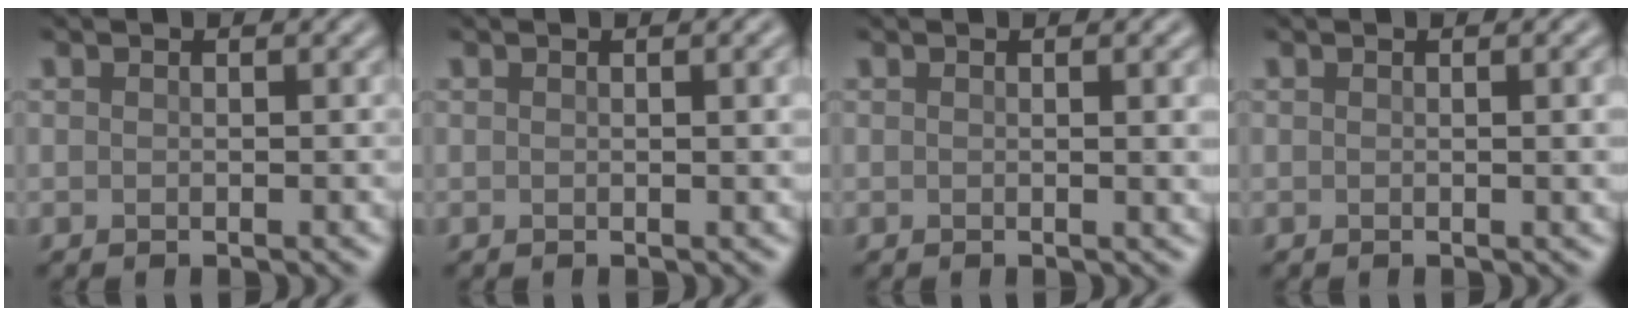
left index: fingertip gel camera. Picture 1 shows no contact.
{"total": 2.0, "force": [0.4, 0.6, 1.9], "torque": [-0.016, 0.005, 0.003]}
{"total": 2.3, "force": [0.3, 0.7, 2.2], "torque": [-0.018, 0.002, 0.000]}
{"total": 2.2, "force": [0.2, 0.7, 2.1], "torque": [-0.018, 0.004, -0.002]}